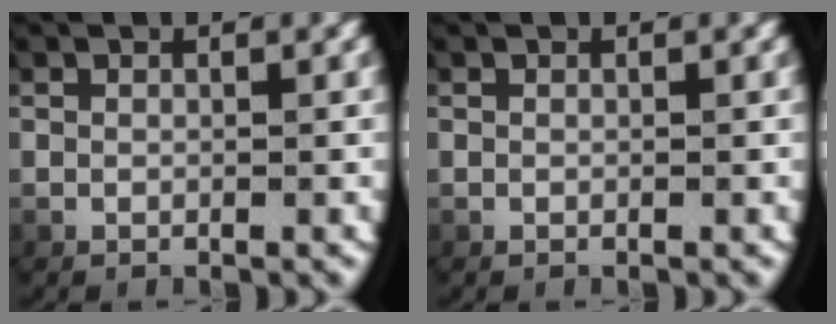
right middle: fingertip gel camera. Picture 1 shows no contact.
{"total": 0.0}